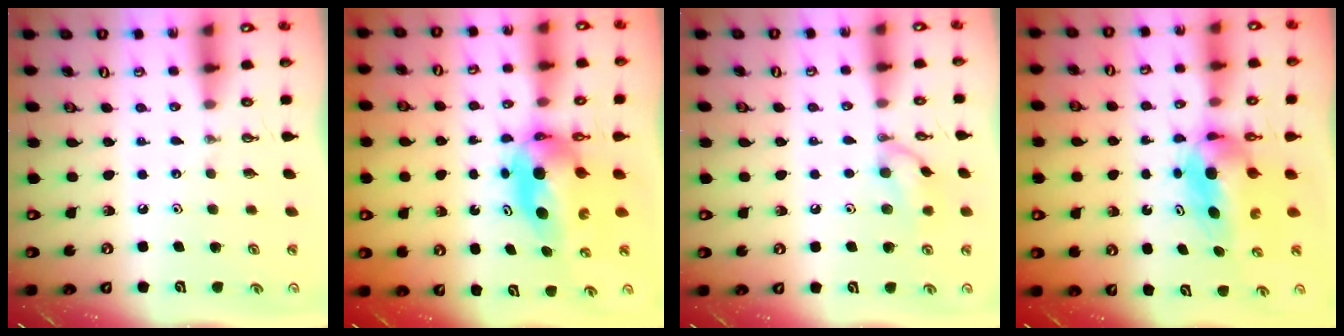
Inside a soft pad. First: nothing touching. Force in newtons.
{"total": 6.7, "press": 6.7, "slide": 1.0}
{"total": 9.6, "press": 9.6, "slide": 0.1}
{"total": 7.8, "press": 6.4, "slide": 4.5}